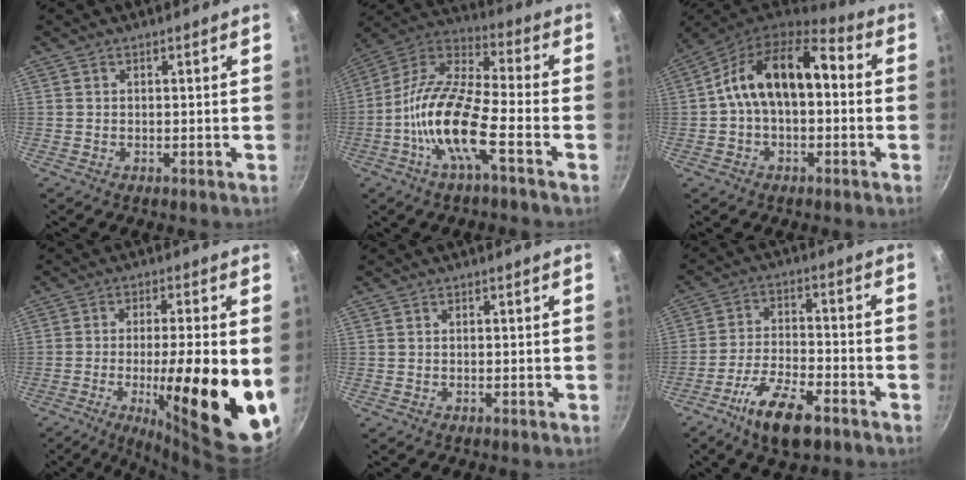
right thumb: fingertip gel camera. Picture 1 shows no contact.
{"total": 15.7, "force": [-5.5, 4.5, 14.0], "torque": [-0.269, 0.044, -0.127]}
{"total": 15.1, "force": [0.7, 9.1, 12.1], "torque": [-0.176, 0.047, -0.006]}
{"total": 20.8, "force": [-3.6, 5.1, 19.9], "torque": [-0.277, -0.009, -0.053]}
{"total": 0.0}
{"total": 11.3, "force": [-6.8, 4.1, 8.1], "torque": [-0.147, 0.035, -0.127]}